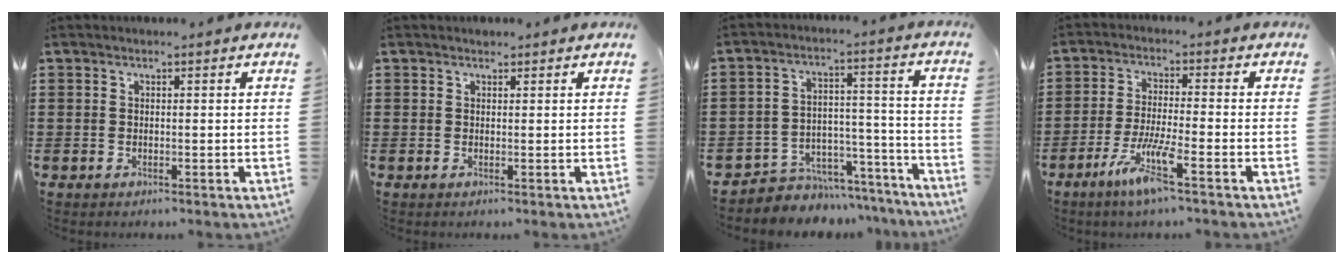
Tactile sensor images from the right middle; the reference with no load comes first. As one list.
[{"total": 0.7, "force": [0.6, 0.5, 0.0], "torque": [0.008, -0.003, 0.009]}, {"total": 5.5, "force": [-5.1, 2.2, 0.1], "torque": [-0.007, 0.023, -0.103]}, {"total": 6.9, "force": [-4.2, 0.5, 5.4], "torque": [-0.113, -0.009, -0.082]}]